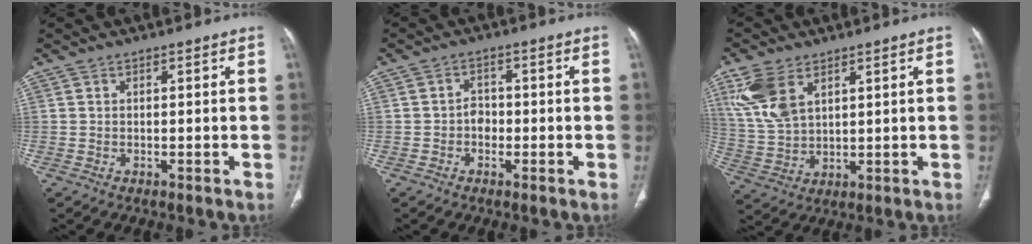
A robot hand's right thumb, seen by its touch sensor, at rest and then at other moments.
{"total": 2.7, "force": [-0.8, 2.2, 1.4], "torque": [-0.007, 0.009, -0.019]}
{"total": 10.2, "force": [5.1, 5.7, 6.8], "torque": [-0.150, -0.010, 0.114]}